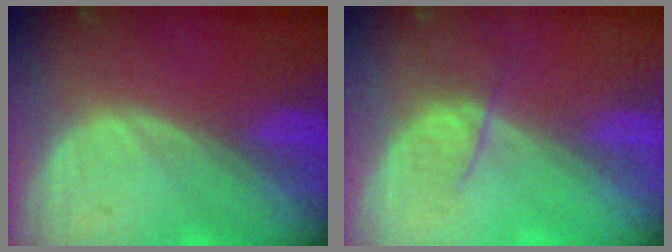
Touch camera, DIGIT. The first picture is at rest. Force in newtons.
{"total": 2.5, "press": 2.3, "slide": 0.9}